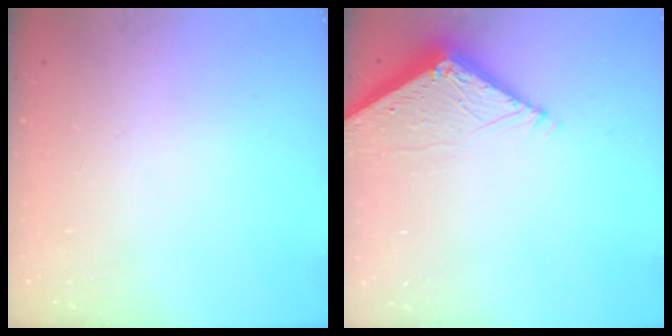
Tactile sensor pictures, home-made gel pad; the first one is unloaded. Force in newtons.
{"total": 6.6, "press": 6.6, "slide": 0.1}